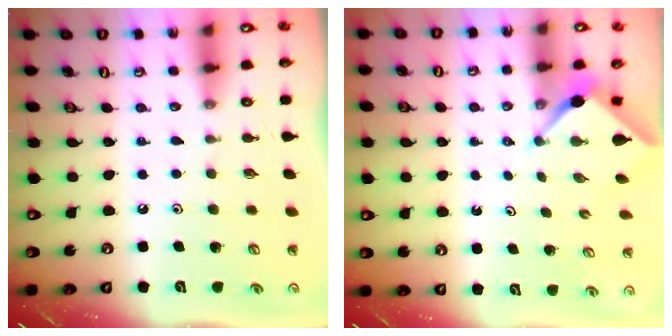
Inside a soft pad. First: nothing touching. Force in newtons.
{"total": 2.6, "press": 2.6, "slide": 0.3}